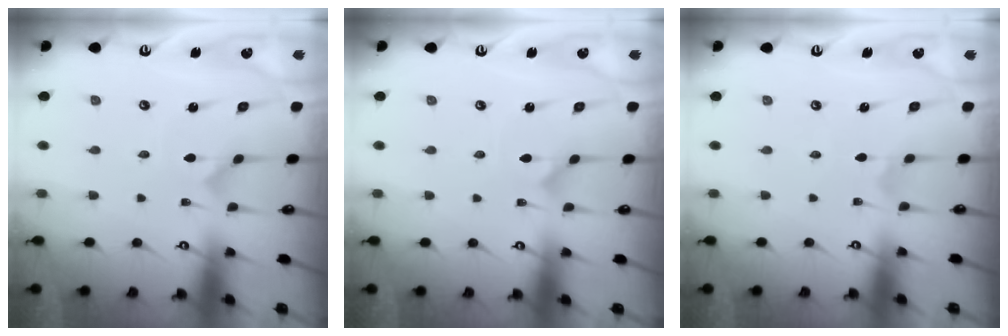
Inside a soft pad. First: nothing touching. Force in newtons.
{"total": 1.0, "press": 1.0, "slide": 0.1}
{"total": 1.3, "press": 1.3, "slide": 0.1}